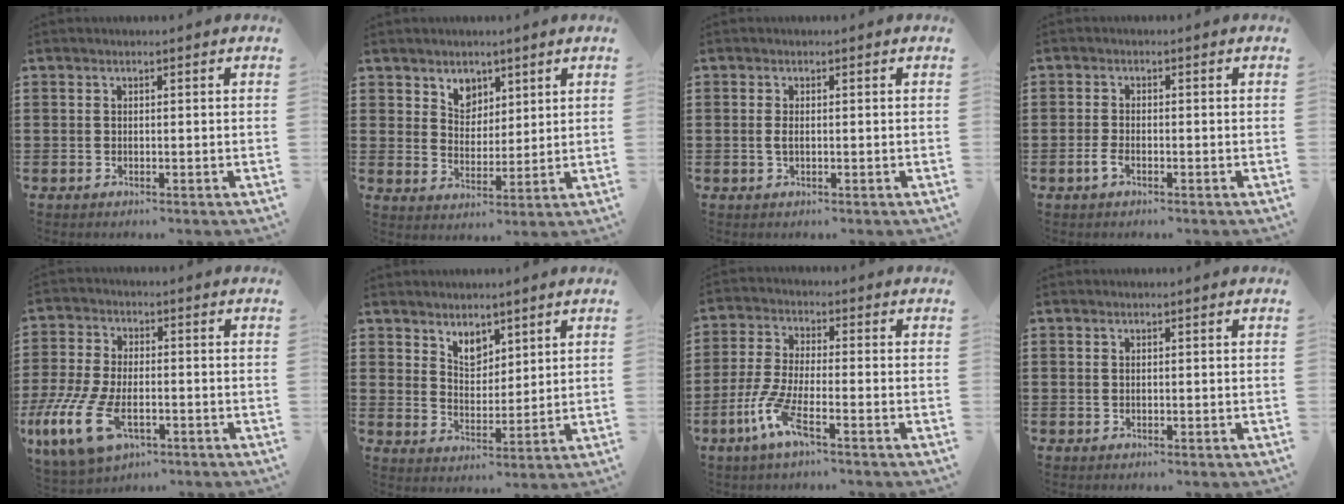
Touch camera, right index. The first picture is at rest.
{"total": 4.7, "force": [3.3, 3.3, 0.3], "torque": [-0.026, 0.006, 0.062]}
{"total": 1.3, "force": [0.0, 0.3, 1.3], "torque": [-0.034, -0.005, -0.002]}
{"total": 1.8, "force": [-1.0, 0.7, 1.4], "torque": [-0.041, -0.005, -0.023]}
{"total": 9.0, "force": [-2.9, 4.1, 7.4], "torque": [-0.178, -0.011, -0.052]}
{"total": 4.5, "force": [3.5, 2.4, 1.5], "torque": [-0.032, -0.003, 0.063]}
{"total": 7.0, "force": [-3.9, 1.3, 5.7], "torque": [-0.139, -0.016, -0.077]}
{"total": 0.0}